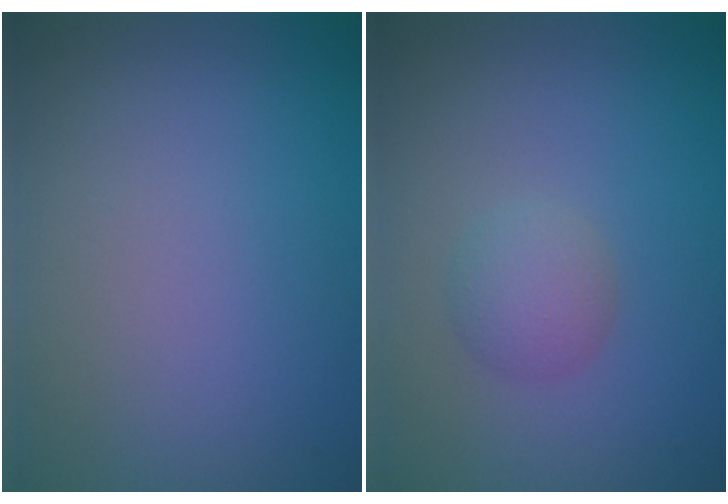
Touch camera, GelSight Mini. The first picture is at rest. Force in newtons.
{"total": 2.2, "press": 2.2, "slide": 0.2}